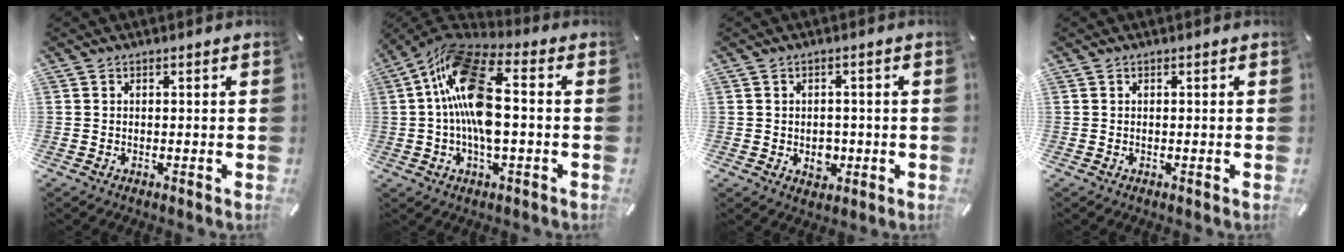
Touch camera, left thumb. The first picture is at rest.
{"total": 17.1, "force": [-0.5, 8.4, 14.8], "torque": [-0.298, 0.009, -0.009]}
{"total": 4.5, "force": [-0.7, 3.7, 2.5], "torque": [-0.018, -0.004, -0.014]}
{"total": 0.0}